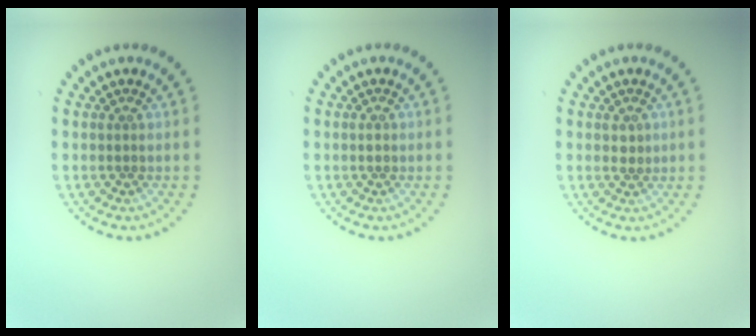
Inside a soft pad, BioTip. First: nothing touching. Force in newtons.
{"total": 0.9, "press": 0.9, "slide": 0.0}
{"total": 1.0, "press": 0.9, "slide": 0.4}